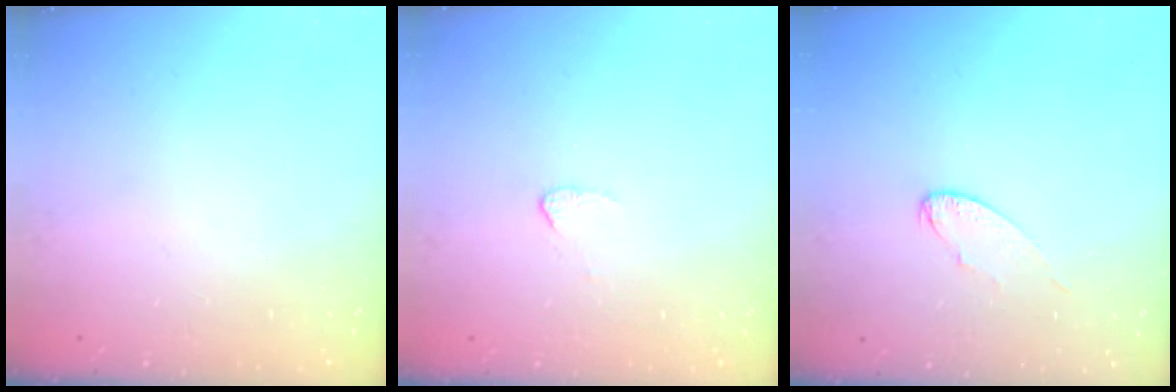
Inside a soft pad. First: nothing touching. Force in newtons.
{"total": 2.7, "press": 2.7, "slide": 0.2}
{"total": 5.2, "press": 5.2, "slide": 0.4}